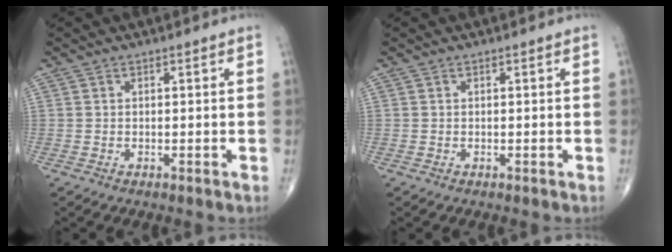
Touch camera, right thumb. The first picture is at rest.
{"total": 0.0}